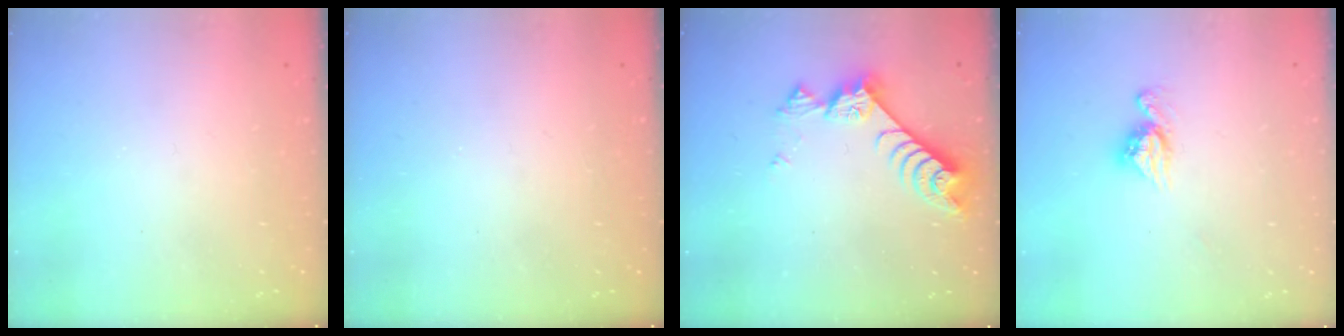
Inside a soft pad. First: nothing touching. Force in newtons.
{"total": 3.1, "press": 3.0, "slide": 0.4}
{"total": 7.9, "press": 7.9, "slide": 0.6}
{"total": 8.3, "press": 8.3, "slide": 0.8}